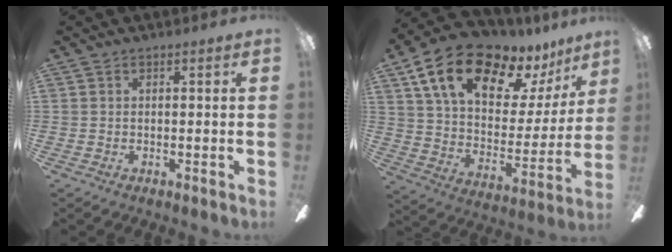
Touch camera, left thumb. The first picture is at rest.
{"total": 20.5, "force": [13.9, 9.5, 11.7], "torque": [-0.197, -0.085, 0.244]}